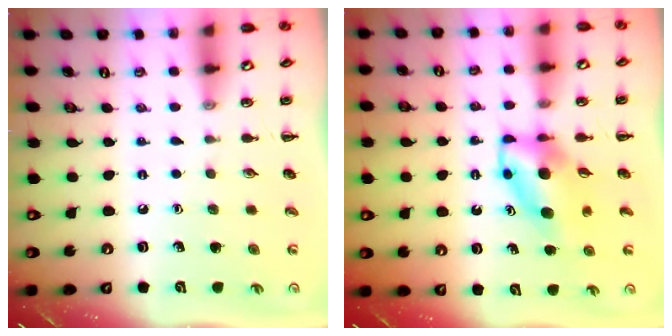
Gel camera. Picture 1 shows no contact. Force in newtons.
{"total": 5.8, "press": 5.7, "slide": 1.4}